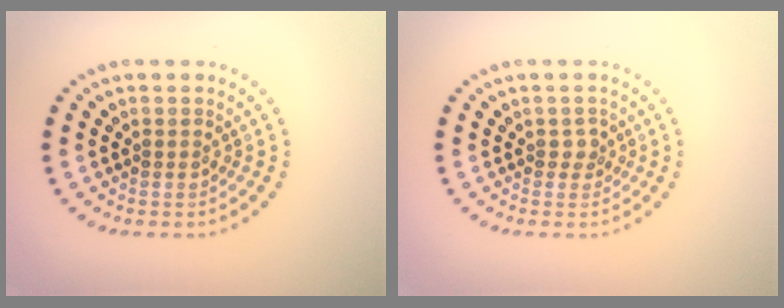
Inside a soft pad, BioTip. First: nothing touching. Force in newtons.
{"total": 0.9, "press": 0.7, "slide": 0.6}